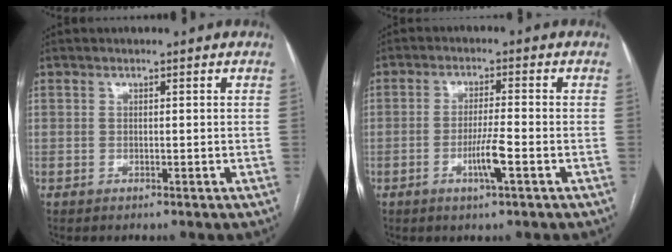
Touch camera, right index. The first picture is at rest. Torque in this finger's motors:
{"motor_torque": [1.43, -0.15, 0.59, 0.18]}